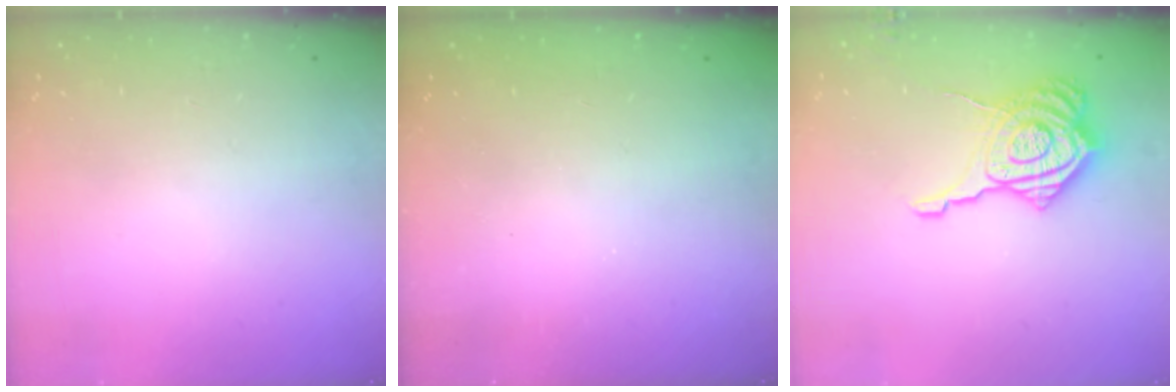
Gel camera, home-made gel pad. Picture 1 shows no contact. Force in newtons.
{"total": 2.3, "press": 2.2, "slide": 0.8}
{"total": 14.8, "press": 14.7, "slide": 1.5}